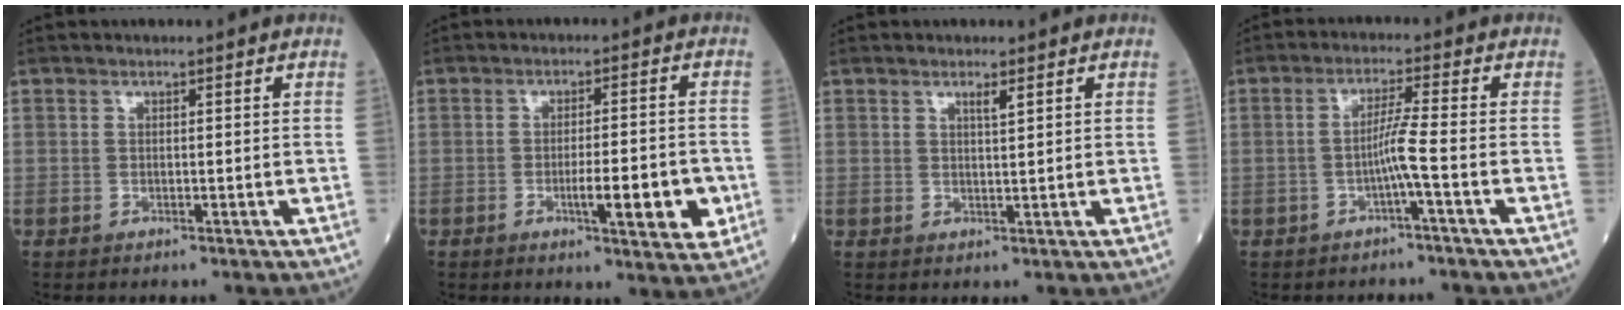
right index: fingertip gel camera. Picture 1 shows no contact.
{"total": 7.7, "force": [-2.4, 1.2, 7.2], "torque": [-0.104, -0.008, -0.032]}
{"total": 1.4, "force": [0.9, 0.0, 1.1], "torque": [-0.020, -0.003, 0.015]}
{"total": 3.6, "force": [-1.5, -1.0, 3.2], "torque": [-0.060, 0.006, -0.027]}